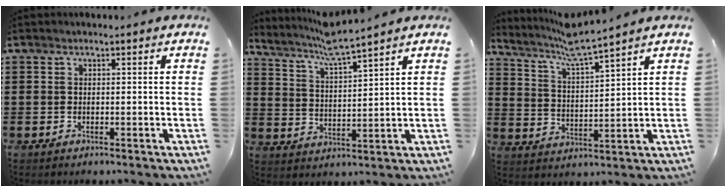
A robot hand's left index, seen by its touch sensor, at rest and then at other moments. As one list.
[{"total": 5.8, "force": [5.1, -0.7, 2.7], "torque": [-0.071, -0.029, 0.085]}, {"total": 6.4, "force": [5.6, -0.7, 3.0], "torque": [-0.080, -0.034, 0.093]}]